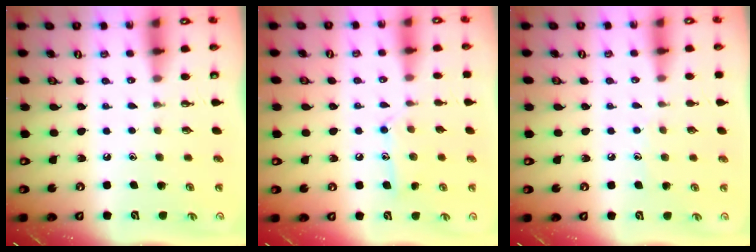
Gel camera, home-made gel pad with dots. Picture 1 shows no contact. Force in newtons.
{"total": 9.9, "press": 9.9, "slide": 0.7}
{"total": 4.6, "press": 4.6, "slide": 0.5}